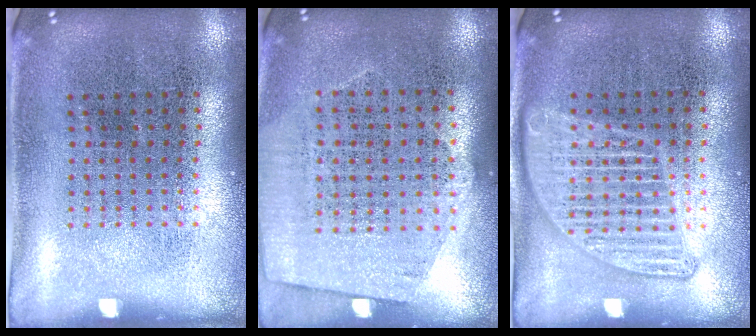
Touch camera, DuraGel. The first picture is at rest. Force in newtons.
{"total": 1.2, "press": 1.0, "slide": 0.7}
{"total": 1.6, "press": 1.6, "slide": 0.1}